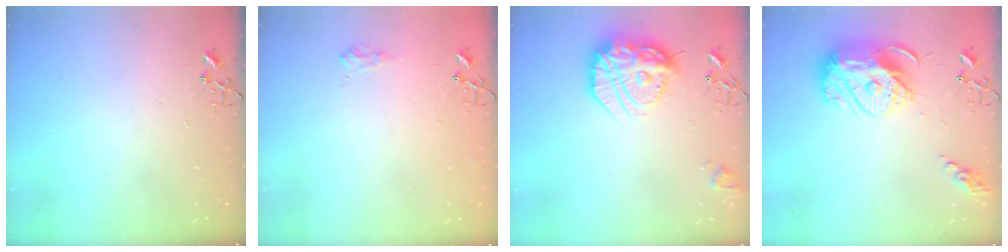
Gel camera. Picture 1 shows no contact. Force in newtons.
{"total": 7.7, "press": 7.7, "slide": 0.8}
{"total": 21.8, "press": 21.8, "slide": 1.8}
{"total": 16.0, "press": 15.9, "slide": 1.4}